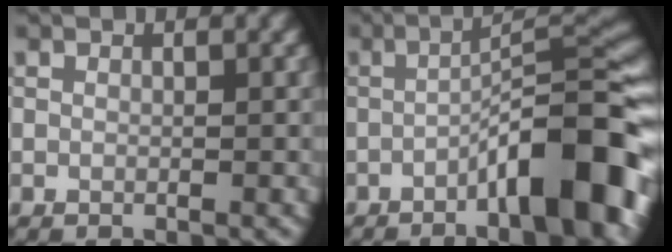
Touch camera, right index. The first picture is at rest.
{"total": 11.3, "force": [-4.6, 2.7, 9.9], "torque": [-0.131, 0.017, -0.073]}